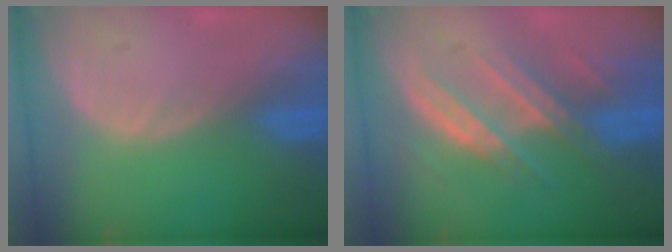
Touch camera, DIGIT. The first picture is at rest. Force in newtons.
{"total": 7.5, "press": 7.2, "slide": 1.9}